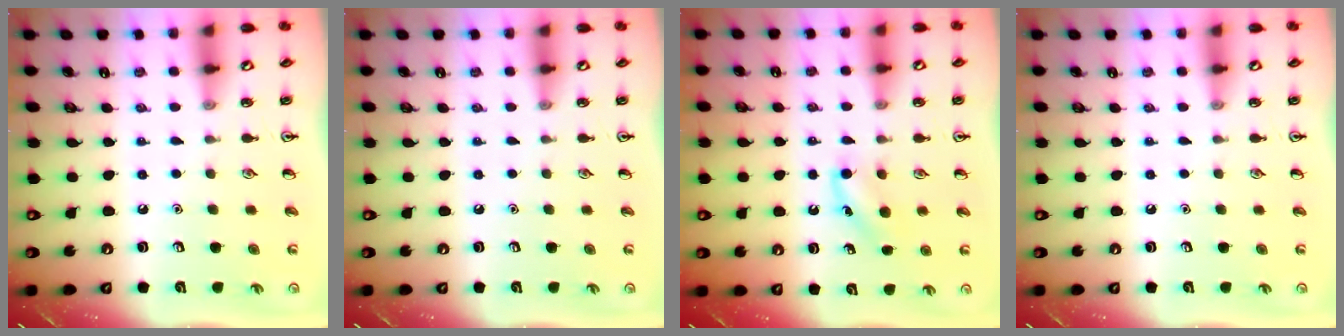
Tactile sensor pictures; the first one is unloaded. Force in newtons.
{"total": 0.0}
{"total": 5.1, "press": 4.8, "slide": 1.6}
{"total": 0.0}